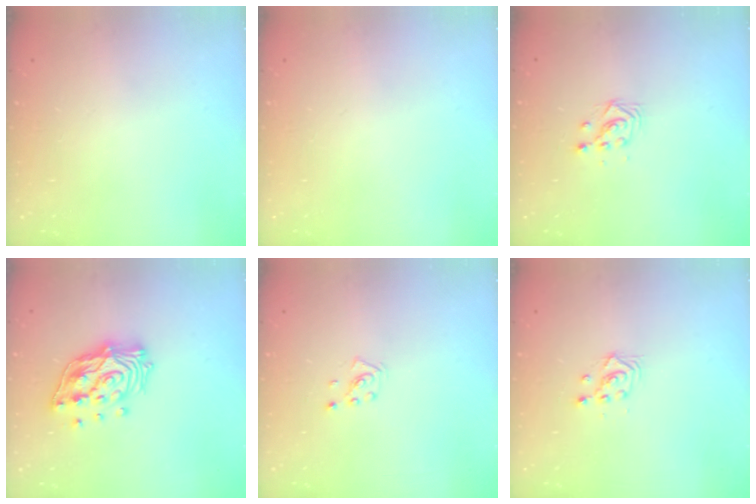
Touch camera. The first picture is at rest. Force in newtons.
{"total": 0.0}
{"total": 3.2, "press": 3.2, "slide": 0.2}
{"total": 16.8, "press": 16.6, "slide": 2.6}
{"total": 2.2, "press": 2.2, "slide": 0.6}
{"total": 2.3, "press": 2.3, "slide": 0.1}